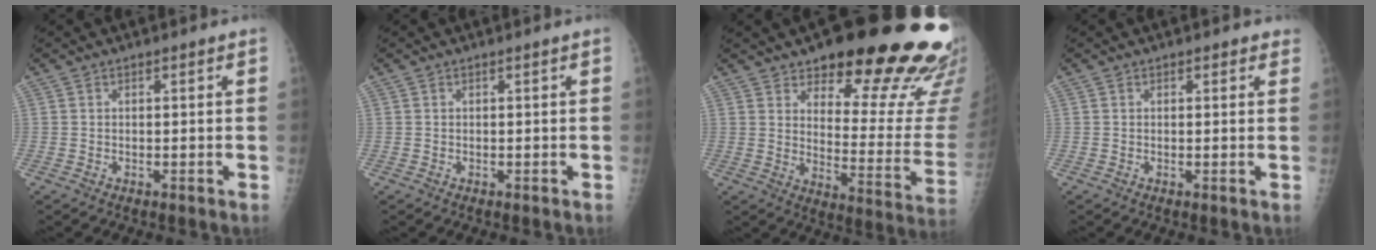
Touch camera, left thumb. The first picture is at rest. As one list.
[{"total": 0.0}, {"total": 26.3, "force": [18.7, 8.5, 16.4], "torque": [-0.167, -0.110, 0.242]}, {"total": 1.3, "force": [0.8, 0.9, 0.5], "torque": [0.008, -0.003, 0.004]}]